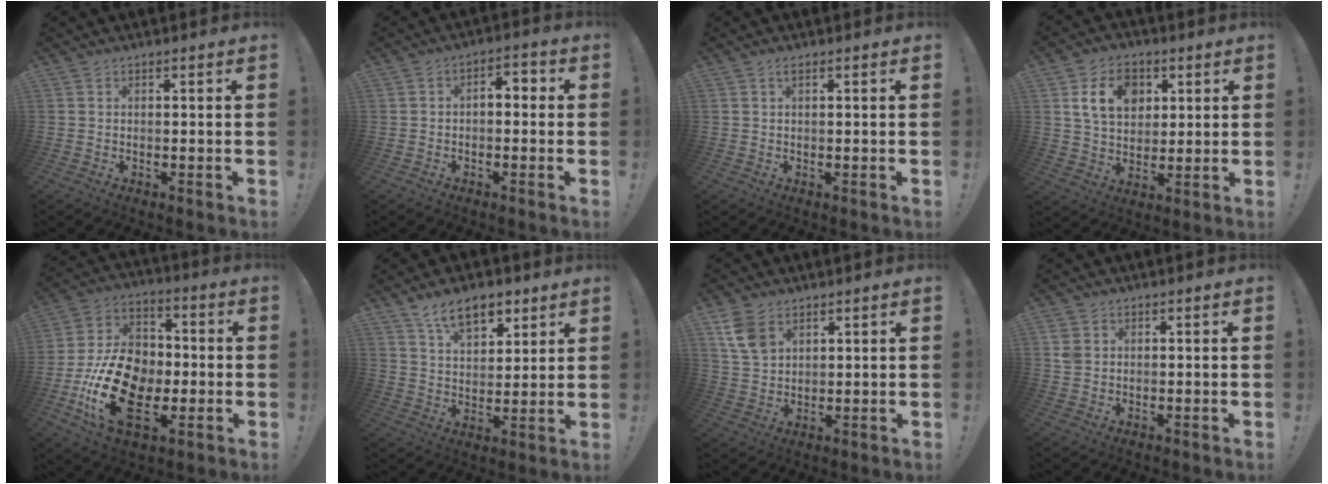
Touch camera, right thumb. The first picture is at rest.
{"total": 3.9, "force": [-0.9, 2.5, 2.9], "torque": [-0.029, 0.002, -0.022]}
{"total": 1.0, "force": [0.5, 0.1, 0.8], "torque": [-0.015, 0.000, 0.007]}
{"total": 12.9, "force": [4.7, 9.6, 7.2], "torque": [-0.105, -0.004, 0.089]}
{"total": 22.5, "force": [-6.0, 14.9, 15.7], "torque": [-0.304, 0.031, -0.089]}
{"total": 11.1, "force": [7.1, 5.8, 6.2], "torque": [-0.090, -0.032, 0.132]}
{"total": 8.5, "force": [4.6, 5.7, 4.4], "torque": [-0.079, -0.014, 0.091]}
{"total": 2.9, "force": [1.1, 2.4, 1.3], "torque": [-0.021, 0.000, 0.022]}